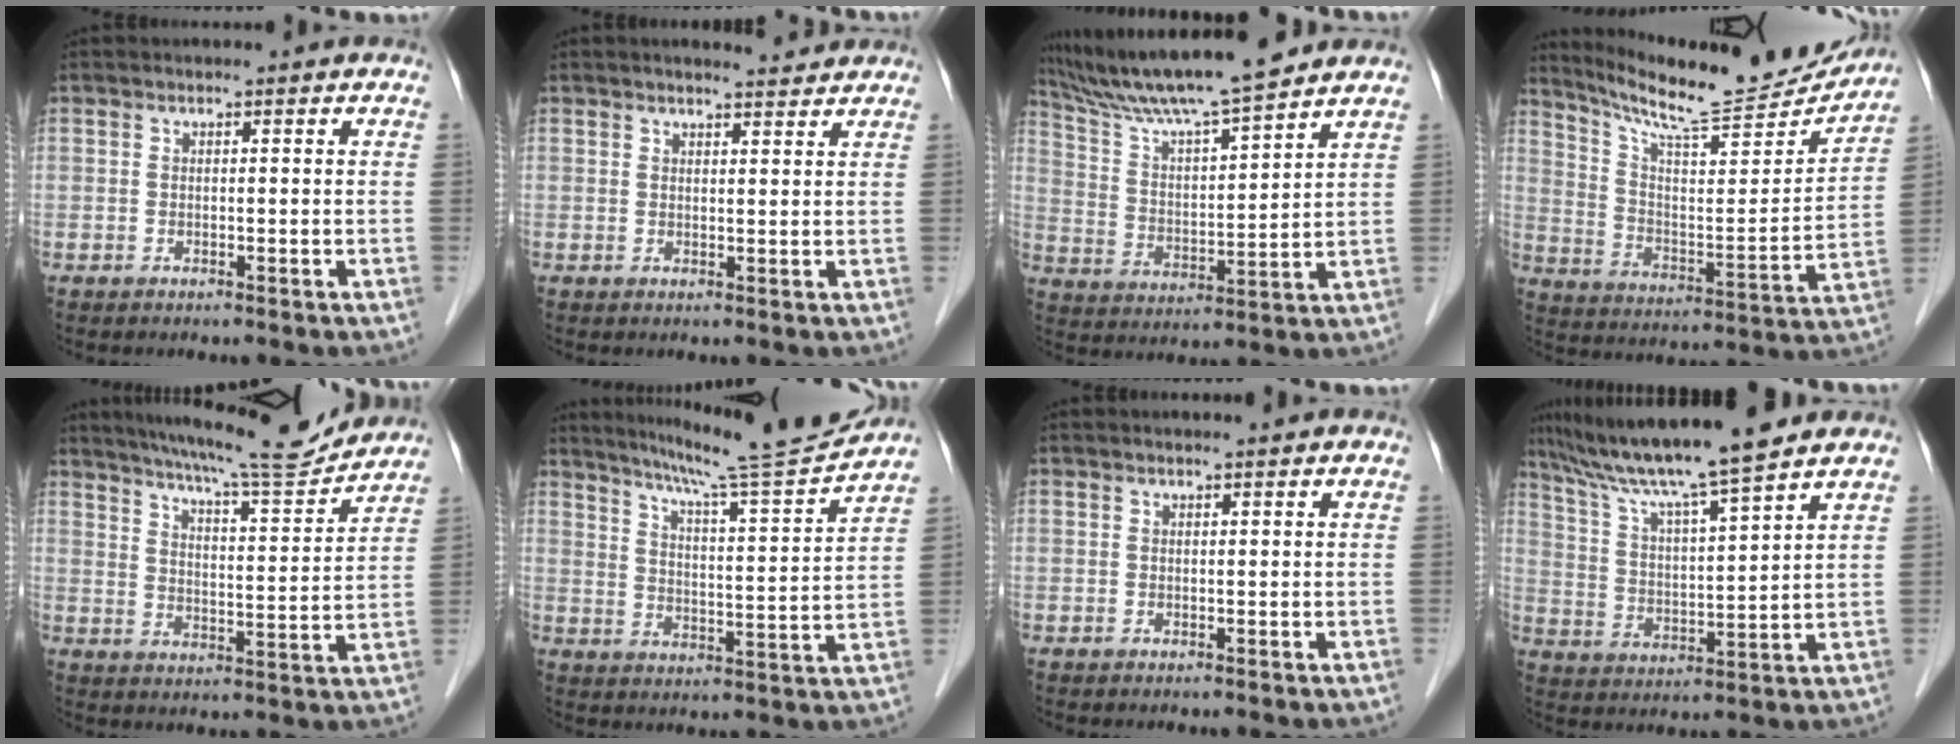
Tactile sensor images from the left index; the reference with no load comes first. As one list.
[{"total": 3.6, "force": [3.4, 0.5, 1.0], "torque": [-0.019, 0.005, 0.043]}, {"total": 15.3, "force": [13.5, 0.2, 7.3], "torque": [-0.136, 0.013, 0.237]}, {"total": 20.0, "force": [18.7, 1.2, 6.8], "torque": [-0.123, -0.048, 0.281]}, {"total": 14.3, "force": [13.3, 0.3, 5.2], "torque": [-0.089, -0.007, 0.192]}, {"total": 14.2, "force": [13.0, -1.7, 5.4], "torque": [-0.094, -0.025, 0.191]}, {"total": 0.7, "force": [0.6, 0.0, 0.3], "torque": [-0.009, 0.005, 0.012]}, {"total": 14.2, "force": [12.0, -0.7, 7.6], "torque": [-0.140, 0.013, 0.207]}]